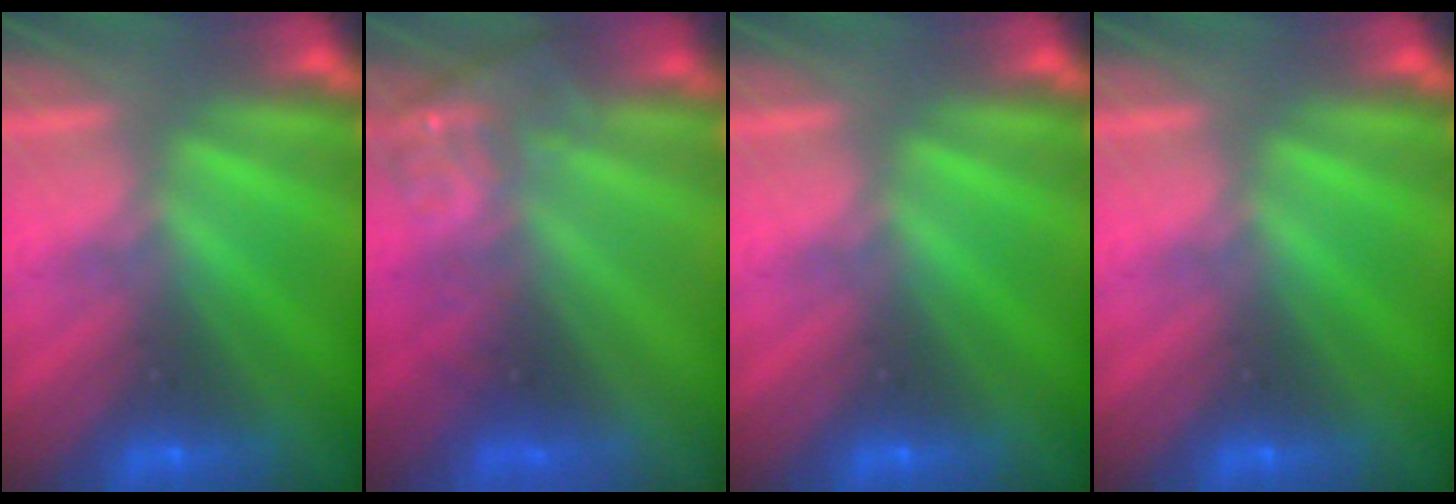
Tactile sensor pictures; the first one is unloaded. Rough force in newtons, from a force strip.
{"total": 3.2}
{"total": 0.0}
{"total": 0.0}